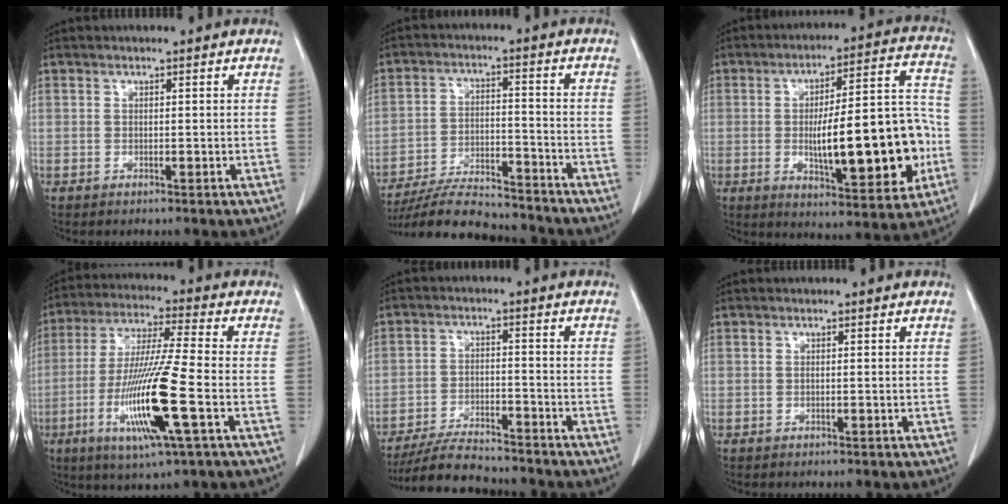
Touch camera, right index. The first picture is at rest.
{"total": 14.5, "force": [-13.5, 2.4, 4.6], "torque": [-0.077, 0.002, -0.215]}
{"total": 20.0, "force": [-3.5, 4.9, 19.1], "torque": [-0.269, 0.024, -0.038]}
{"total": 15.6, "force": [-4.9, 0.1, 14.8], "torque": [-0.302, -0.024, -0.093]}
{"total": 10.0, "force": [-9.3, 1.7, 3.1], "torque": [-0.049, -0.010, -0.156]}
{"total": 0.0}